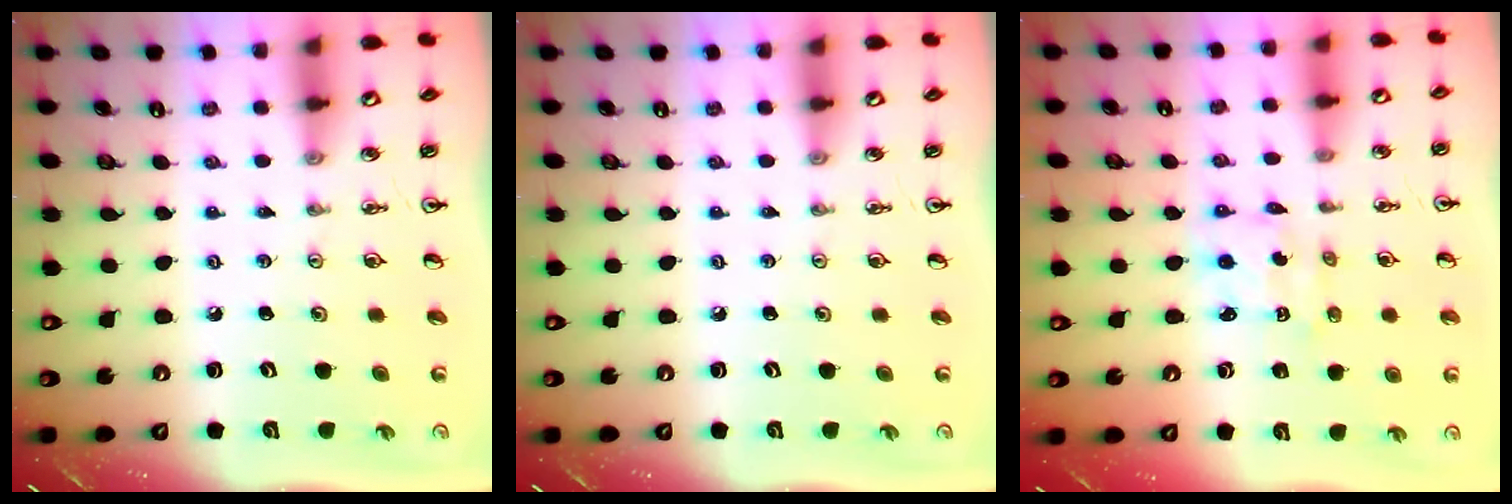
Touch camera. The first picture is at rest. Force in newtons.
{"total": 0.0}
{"total": 2.6, "press": 2.6, "slide": 0.1}